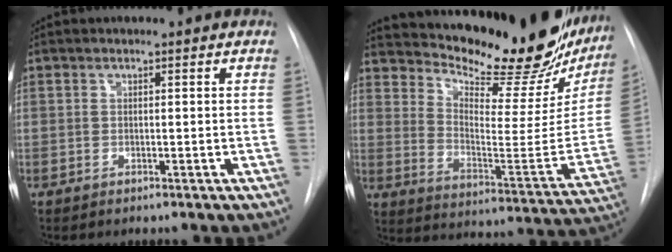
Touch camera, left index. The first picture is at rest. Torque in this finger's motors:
{"motor_torque": [1.04, -1.09, 0.44, 0.04]}